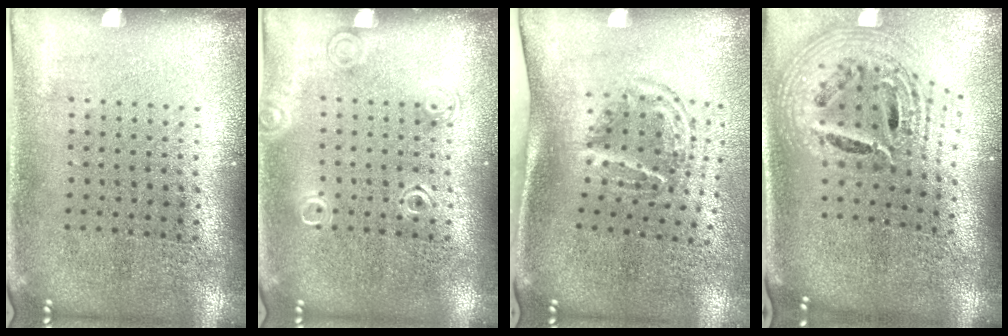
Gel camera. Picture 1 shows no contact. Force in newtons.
{"total": 1.2, "press": 1.2, "slide": 0.2}
{"total": 1.8, "press": 1.2, "slide": 1.4}
{"total": 2.5, "press": 1.7, "slide": 1.8}